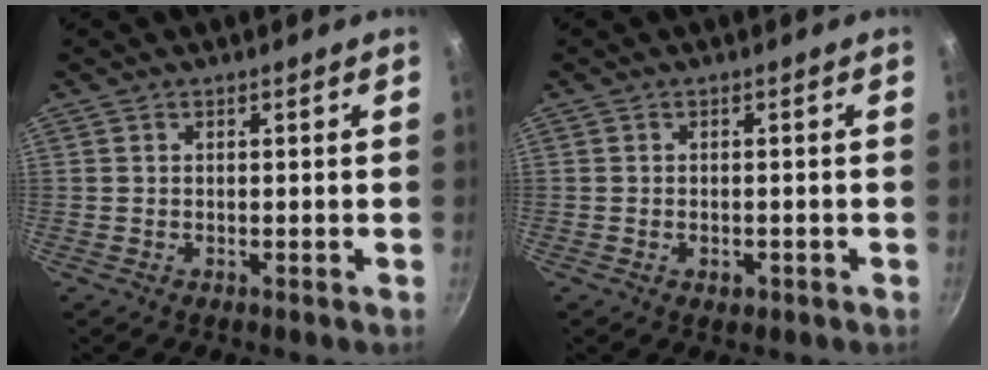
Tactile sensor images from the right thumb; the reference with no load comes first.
{"total": 2.0, "force": [-0.8, 1.2, 1.3], "torque": [-0.018, 0.004, -0.010]}